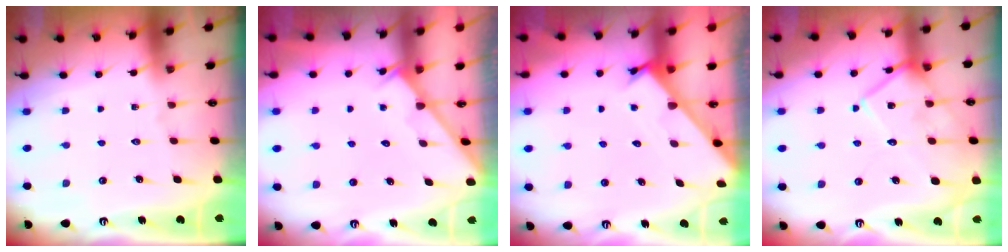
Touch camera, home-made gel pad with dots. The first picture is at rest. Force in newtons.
{"total": 2.0, "press": 2.0, "slide": 0.1}
{"total": 3.5, "press": 3.5, "slide": 0.4}
{"total": 14.8, "press": 14.7, "slide": 1.2}